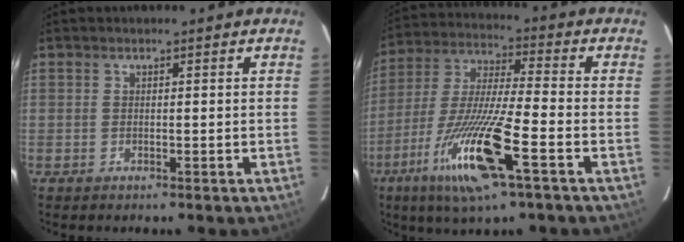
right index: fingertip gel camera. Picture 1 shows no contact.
{"total": 16.1, "force": [-7.3, 0.7, 14.3], "torque": [-0.297, -0.029, -0.134]}